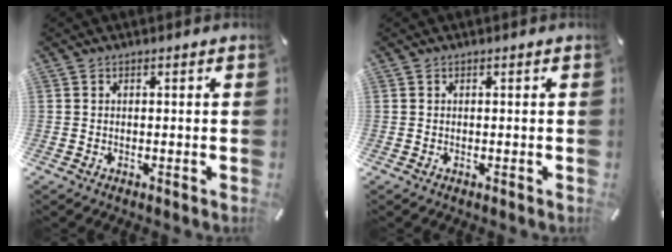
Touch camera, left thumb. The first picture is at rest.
{"total": 0.0}